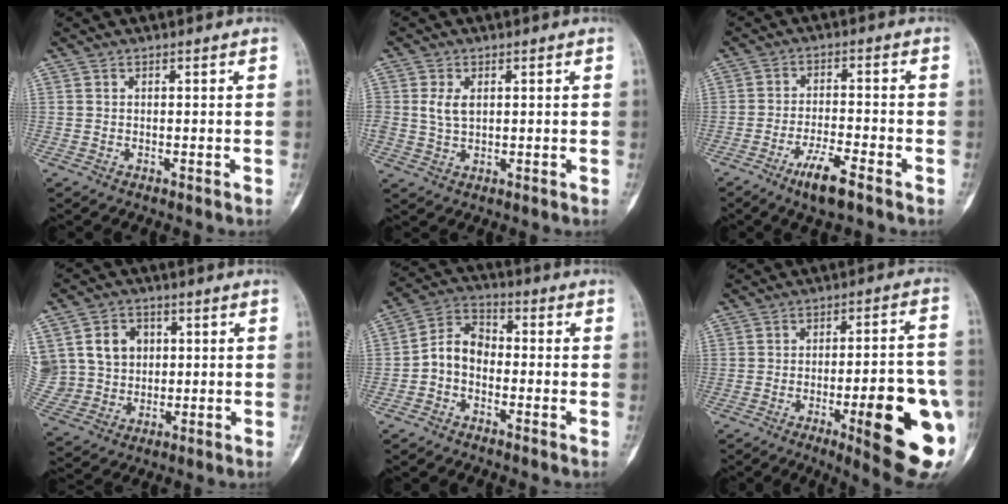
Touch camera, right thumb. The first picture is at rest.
{"total": 3.7, "force": [0.8, 2.2, 2.9], "torque": [-0.055, -0.001, 0.018]}
{"total": 7.0, "force": [-4.5, 1.5, 5.2], "torque": [-0.100, 0.017, -0.079]}
{"total": 14.0, "force": [3.2, 12.1, 6.2], "torque": [-0.108, 0.015, 0.076]}
{"total": 7.0, "force": [-1.7, 5.1, 4.5], "torque": [-0.068, 0.033, -0.047]}
{"total": 20.4, "force": [-6.2, 4.6, 18.9], "torque": [-0.205, 0.011, -0.069]}